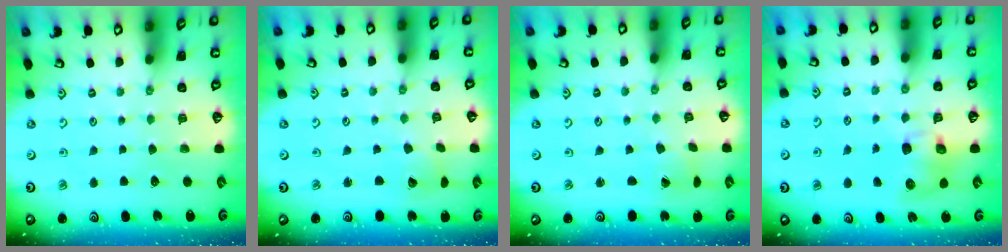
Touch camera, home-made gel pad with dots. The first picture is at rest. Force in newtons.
{"total": 2.8, "press": 2.8, "slide": 0.4}
{"total": 1.7, "press": 1.7, "slide": 0.1}
{"total": 8.9, "press": 8.9, "slide": 1.3}